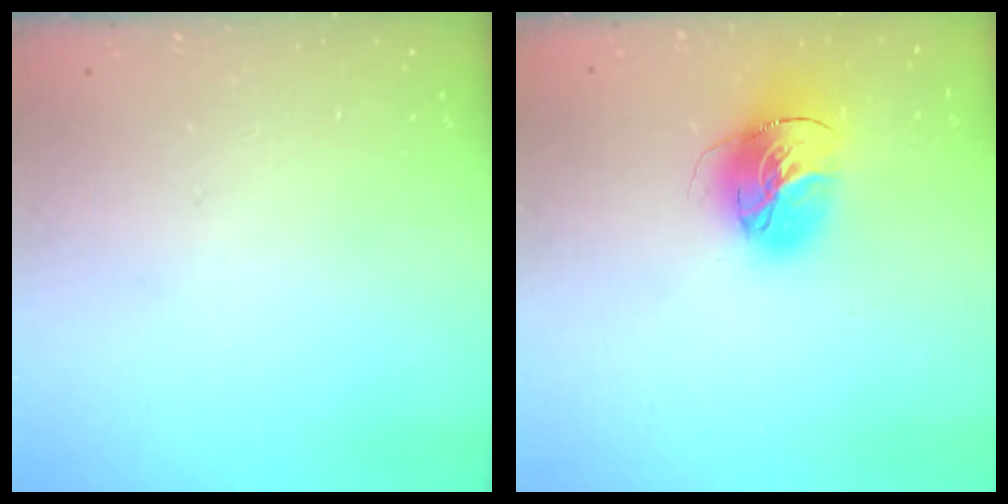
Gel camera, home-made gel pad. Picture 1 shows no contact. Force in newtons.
{"total": 16.4, "press": 16.4, "slide": 1.6}